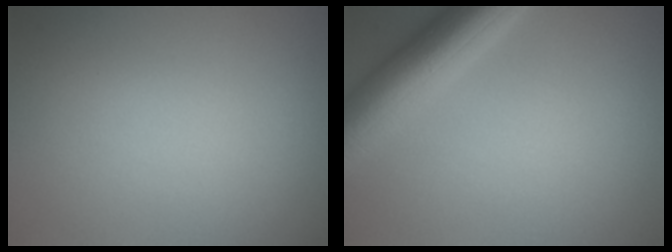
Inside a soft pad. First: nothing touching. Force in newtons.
{"total": 7.2, "press": 7.2, "slide": 0.2}